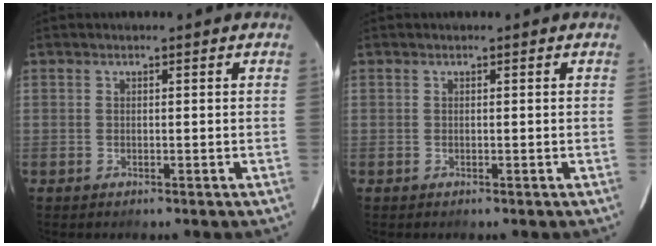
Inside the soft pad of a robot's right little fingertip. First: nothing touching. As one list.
[{"total": 0.0}]